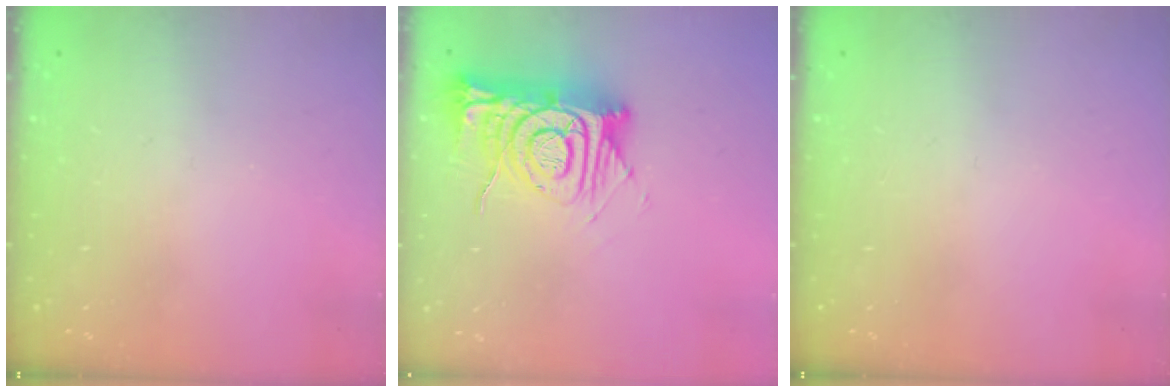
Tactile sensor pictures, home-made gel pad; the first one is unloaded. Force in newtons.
{"total": 13.6, "press": 13.5, "slide": 1.3}
{"total": 0.0}